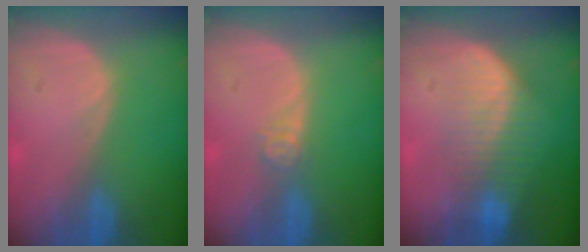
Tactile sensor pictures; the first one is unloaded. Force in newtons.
{"total": 2.4, "press": 2.0, "slide": 1.3}
{"total": 7.1, "press": 6.5, "slide": 2.8}